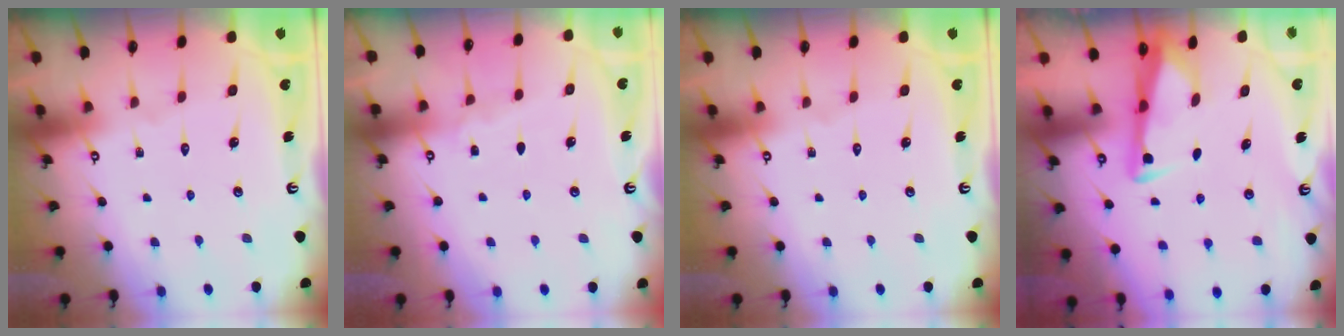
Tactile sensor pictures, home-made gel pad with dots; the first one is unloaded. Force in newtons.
{"total": 3.0, "press": 3.0, "slide": 0.3}
{"total": 0.0}
{"total": 3.5, "press": 3.5, "slide": 0.3}